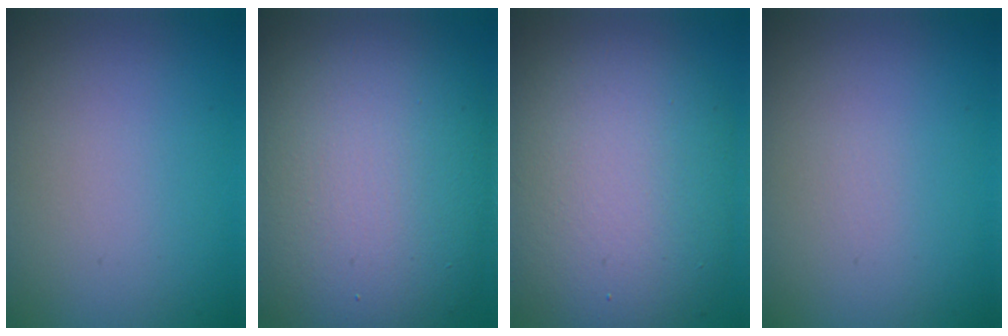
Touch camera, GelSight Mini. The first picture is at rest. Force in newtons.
{"total": 14.6, "press": 14.6, "slide": 0.4}
{"total": 11.0, "press": 11.0, "slide": 0.4}
{"total": 0.0}